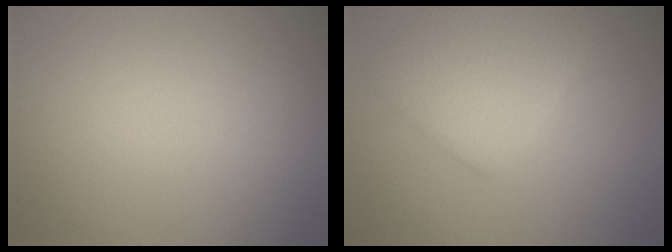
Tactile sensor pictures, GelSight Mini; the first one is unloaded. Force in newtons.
{"total": 4.2, "press": 4.2, "slide": 0.1}